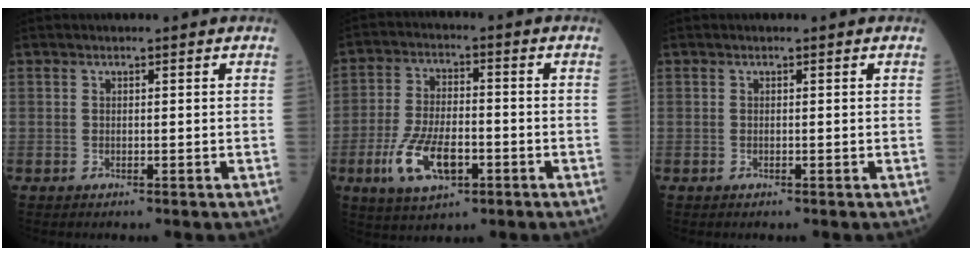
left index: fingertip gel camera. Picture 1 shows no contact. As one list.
[{"total": 10.2, "force": [-4.1, 4.4, 8.2], "torque": [-0.174, -0.004, -0.071]}, {"total": 0.0}]